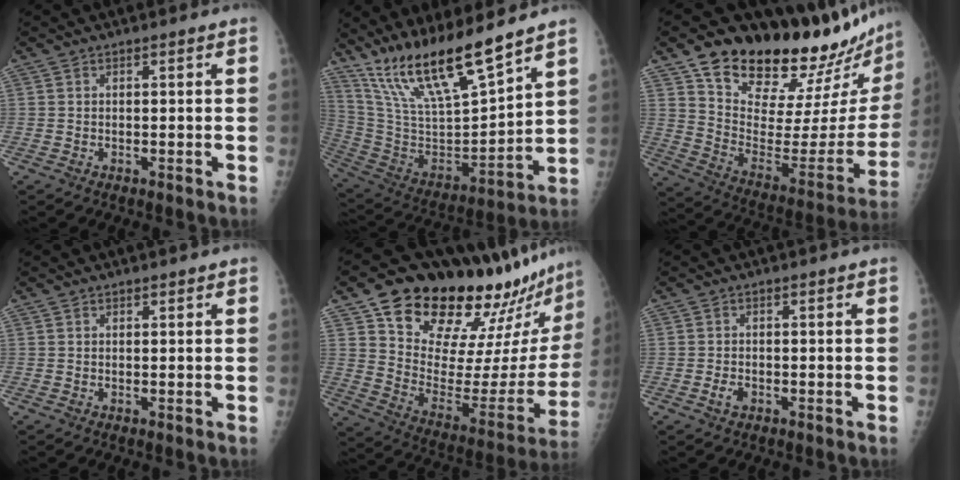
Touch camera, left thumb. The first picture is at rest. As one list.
[{"total": 20.1, "force": [15.8, 3.4, 12.1], "torque": [-0.196, -0.075, 0.305]}, {"total": 29.3, "force": [24.8, 7.7, 13.6], "torque": [-0.175, -0.166, 0.357]}, {"total": 0.5, "force": [0.4, 0.3, 0.0], "torque": [0.001, -0.003, 0.005]}, {"total": 29.2, "force": [23.5, 8.9, 14.9], "torque": [-0.194, -0.134, 0.340]}, {"total": 1.7, "force": [-0.7, 1.2, 1.1], "torque": [-0.019, 0.001, -0.013]}]